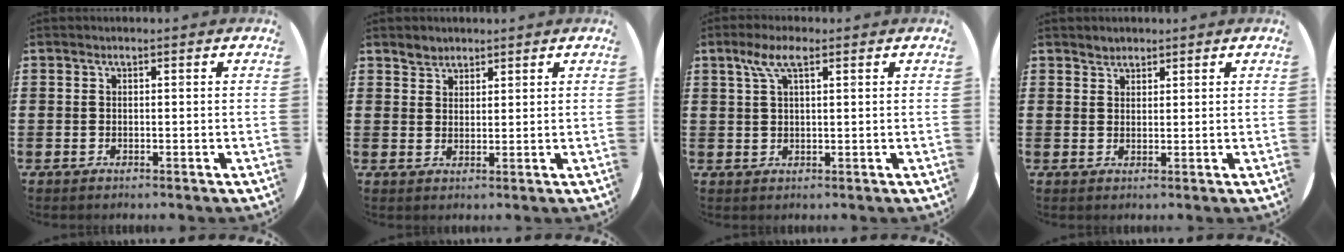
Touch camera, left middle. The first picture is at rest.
{"total": 2.3, "force": [2.0, 1.0, -0.3], "torque": [0.003, 0.003, 0.041]}
{"total": 4.0, "force": [2.3, 1.2, 3.1], "torque": [-0.066, 0.009, 0.038]}
{"total": 1.6, "force": [1.5, 0.6, -0.2], "torque": [0.002, 0.002, 0.030]}